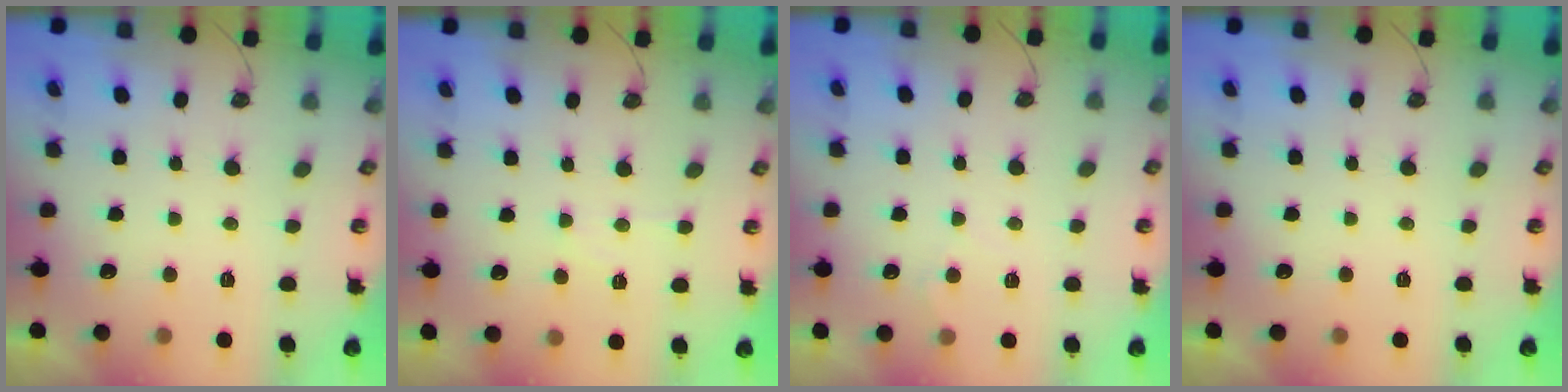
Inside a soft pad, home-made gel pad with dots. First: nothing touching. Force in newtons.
{"total": 7.1, "press": 7.1, "slide": 0.6}
{"total": 4.9, "press": 4.8, "slide": 0.6}
{"total": 0.0}